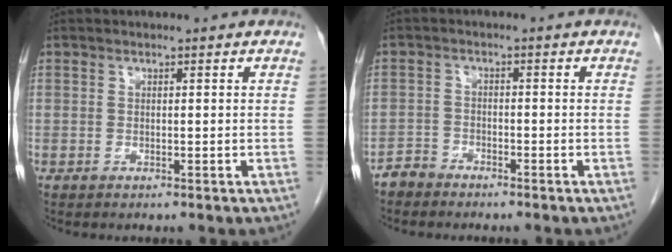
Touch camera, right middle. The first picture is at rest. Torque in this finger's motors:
{"motor_torque": [0.10, -0.04, 0.01, 0.00]}